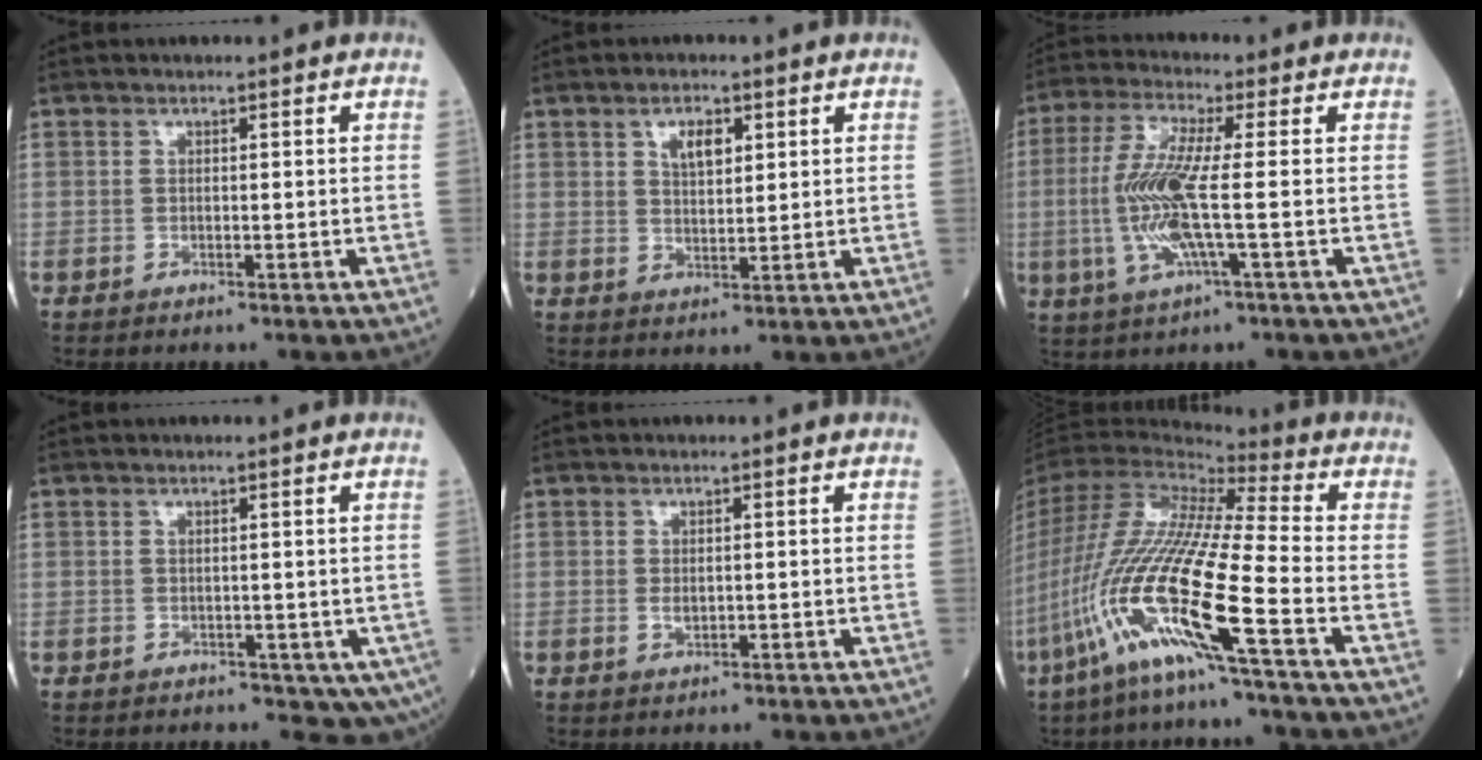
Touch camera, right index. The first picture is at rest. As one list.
[{"total": 4.0, "force": [1.8, 1.8, 3.1], "torque": [-0.054, 0.001, 0.033]}, {"total": 10.1, "force": [-1.0, 0.6, 10.0], "torque": [-0.222, 0.000, -0.025]}, {"total": 4.1, "force": [-1.6, 2.8, 2.5], "torque": [-0.013, -0.002, -0.015]}, {"total": 1.4, "force": [-0.2, 0.8, 1.2], "torque": [-0.024, -0.001, -0.001]}, {"total": 20.3, "force": [-8.7, 0.2, 18.4], "torque": [-0.414, -0.042, -0.178]}]